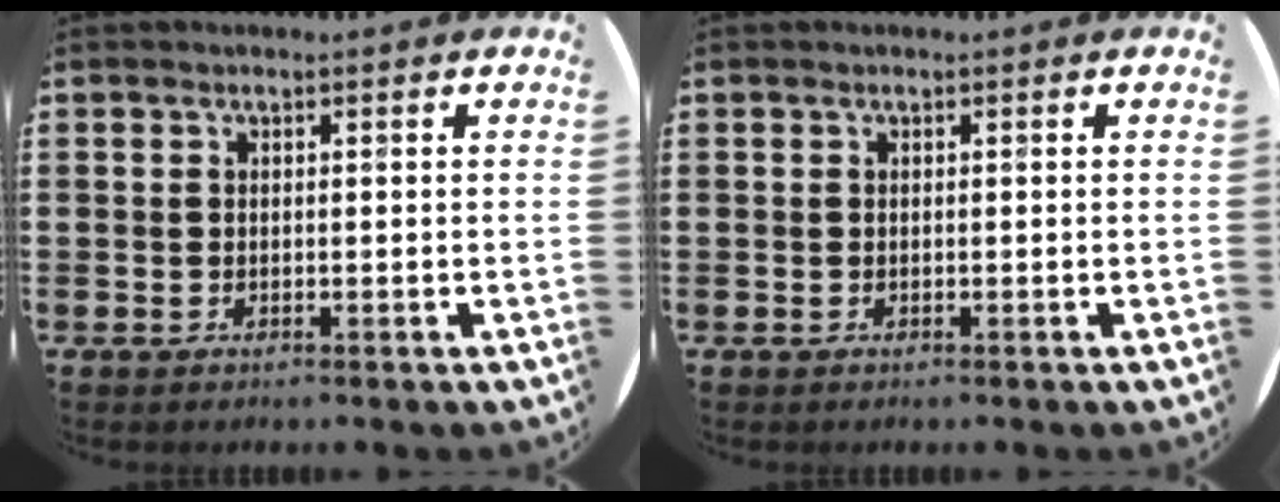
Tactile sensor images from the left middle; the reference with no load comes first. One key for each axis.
{"total": 0.0}